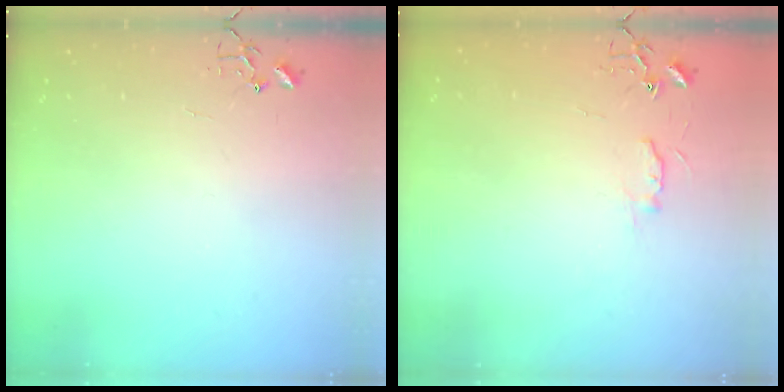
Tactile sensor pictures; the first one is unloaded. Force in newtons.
{"total": 5.6, "press": 5.6, "slide": 0.7}